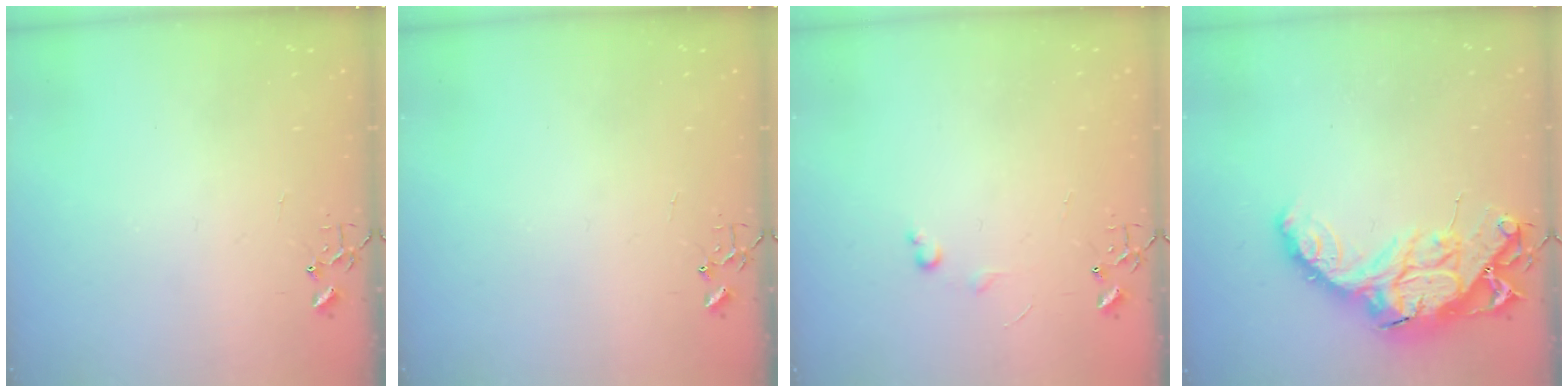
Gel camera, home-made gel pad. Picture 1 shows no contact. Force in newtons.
{"total": 0.0}
{"total": 4.5, "press": 4.5, "slide": 0.4}
{"total": 18.0, "press": 18.0, "slide": 1.3}